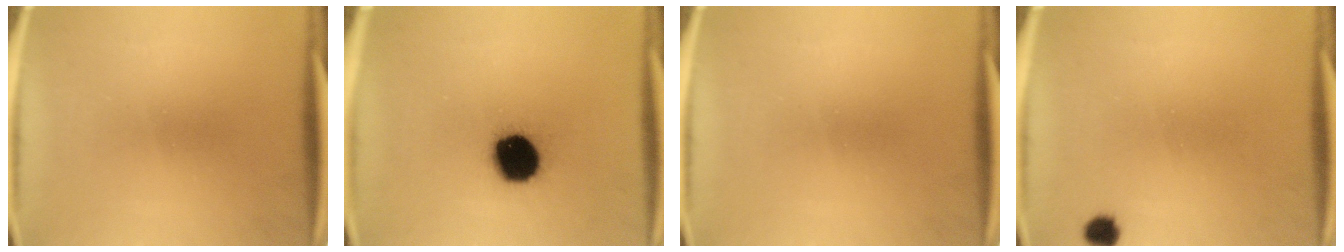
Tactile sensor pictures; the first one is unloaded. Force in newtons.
{"total": 15.9}
{"total": 0.0}
{"total": 2.3}